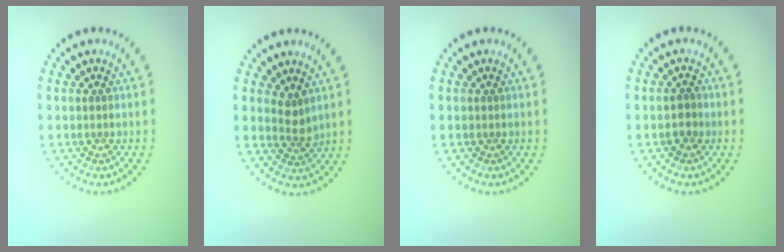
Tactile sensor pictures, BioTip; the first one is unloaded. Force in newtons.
{"total": 1.8, "press": 1.3, "slide": 1.3}
{"total": 0.0}
{"total": 1.3, "press": 1.2, "slide": 0.4}